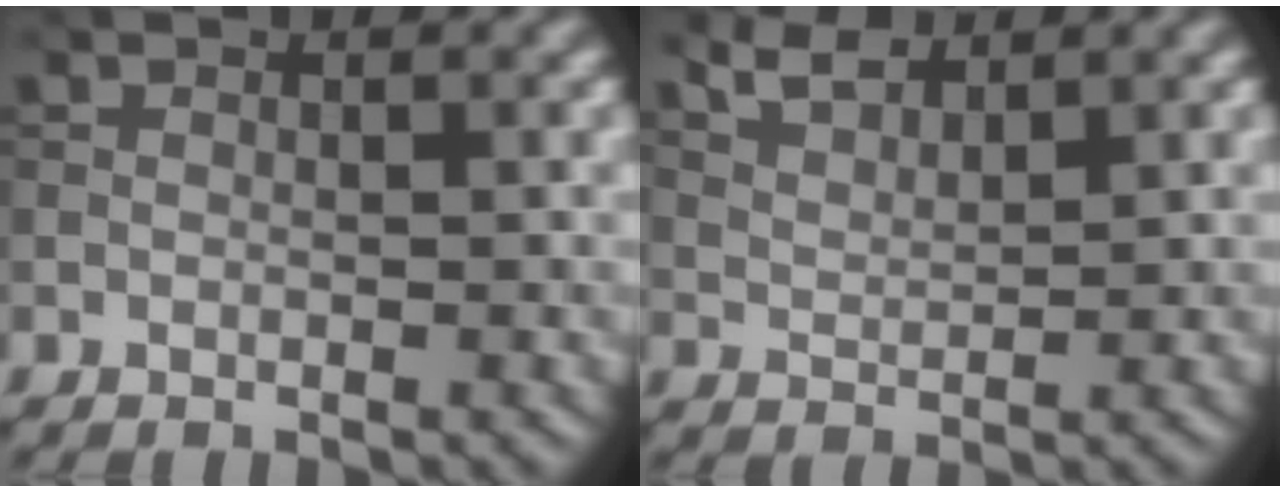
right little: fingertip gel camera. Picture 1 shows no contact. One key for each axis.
{"total": 3.1, "fx": 2.6, "fy": 1.0, "fz": 1.4, "tx": -0.030, "ty": -0.003, "tz": 0.054}